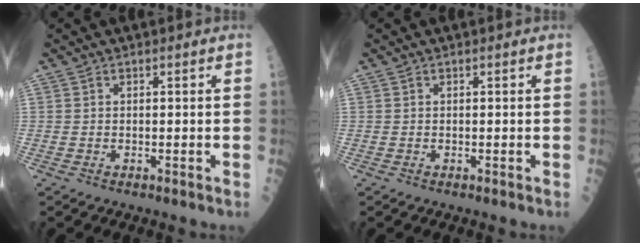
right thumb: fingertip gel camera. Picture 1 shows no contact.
{"total": 0.0}